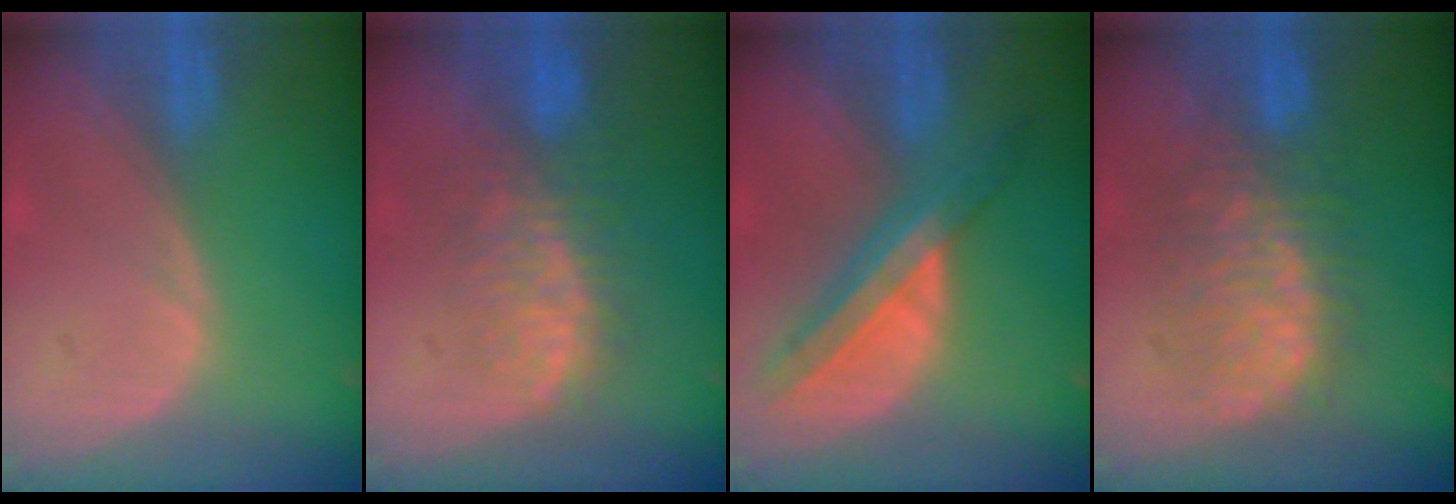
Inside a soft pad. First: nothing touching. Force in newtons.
{"total": 7.9, "press": 7.4, "slide": 2.8}
{"total": 8.3, "press": 7.1, "slide": 4.4}
{"total": 8.0, "press": 8.0, "slide": 0.2}